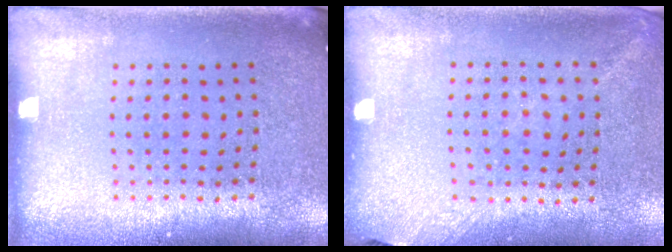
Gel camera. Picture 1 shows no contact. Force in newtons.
{"total": 1.3, "press": 1.0, "slide": 0.8}